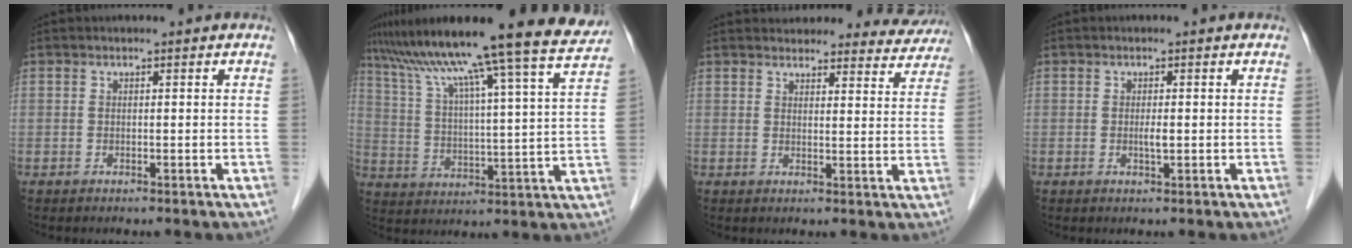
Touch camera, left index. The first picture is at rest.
{"total": 23.6, "force": [20.1, -1.9, 12.2], "torque": [-0.205, -0.029, 0.283]}
{"total": 17.4, "force": [16.7, 4.3, 2.4], "torque": [-0.007, -0.011, 0.181]}
{"total": 1.2, "force": [-0.1, 0.2, 1.2], "torque": [-0.023, -0.001, -0.001]}